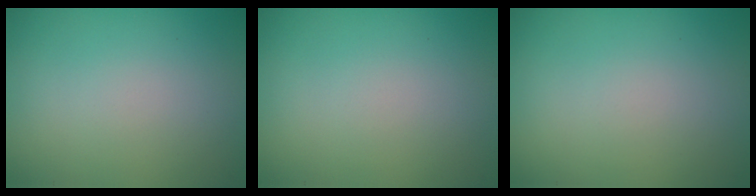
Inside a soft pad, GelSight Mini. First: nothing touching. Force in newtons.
{"total": 0.0}
{"total": 0.0}